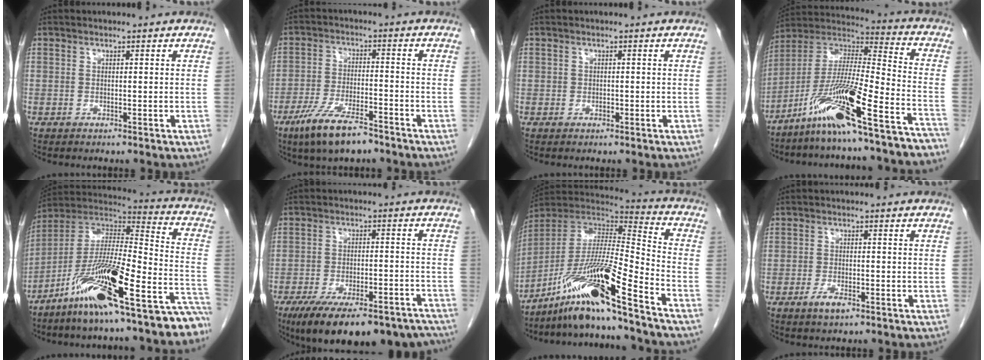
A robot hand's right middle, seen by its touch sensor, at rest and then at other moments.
{"total": 9.6, "force": [-6.9, 1.8, 6.5], "torque": [-0.127, -0.016, -0.123]}
{"total": 0.0}
{"total": 20.3, "force": [-15.2, 0.5, 13.4], "torque": [-0.246, 0.006, -0.264]}
{"total": 22.8, "force": [-16.7, 2.9, 15.3], "torque": [-0.208, 0.039, -0.280]}
{"total": 20.7, "force": [-16.8, 5.6, 10.7], "torque": [-0.141, 0.000, -0.233]}
{"total": 15.9, "force": [-11.5, -1.5, 10.9], "torque": [-0.200, -0.004, -0.210]}
{"total": 2.7, "force": [-1.7, 0.5, 2.0], "torque": [-0.042, -0.001, -0.031]}